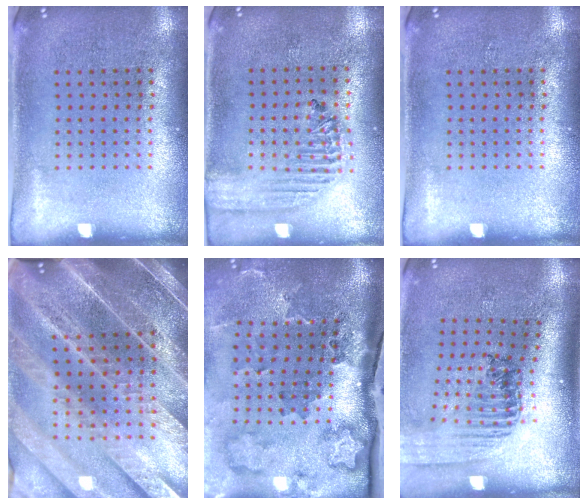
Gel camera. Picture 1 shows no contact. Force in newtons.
{"total": 1.9, "press": 1.7, "slide": 0.8}
{"total": 0.0}
{"total": 5.3, "press": 4.5, "slide": 2.6}
{"total": 3.8, "press": 2.4, "slide": 3.0}
{"total": 1.5, "press": 1.4, "slide": 0.4}